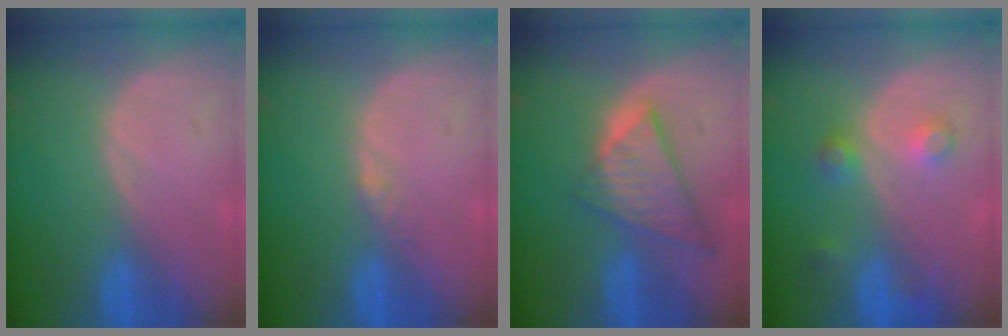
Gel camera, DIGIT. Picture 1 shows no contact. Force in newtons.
{"total": 1.4, "press": 1.1, "slide": 0.8}
{"total": 8.7, "press": 7.5, "slide": 4.5}
{"total": 3.7, "press": 3.3, "slide": 1.7}